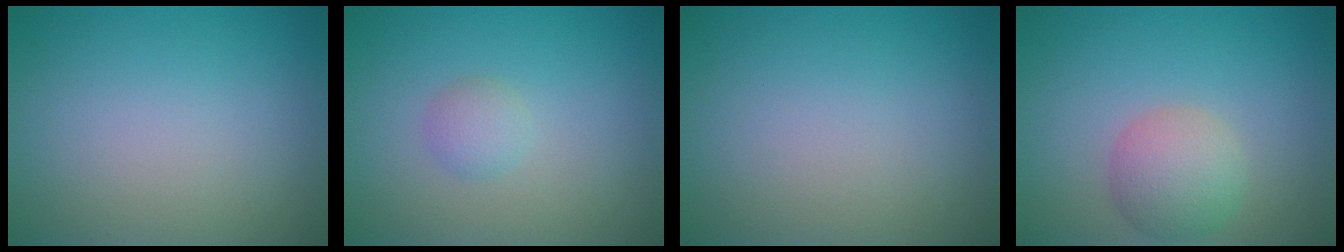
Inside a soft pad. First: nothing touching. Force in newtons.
{"total": 1.4, "press": 1.4, "slide": 0.1}
{"total": 0.0}
{"total": 3.6, "press": 3.6, "slide": 0.2}